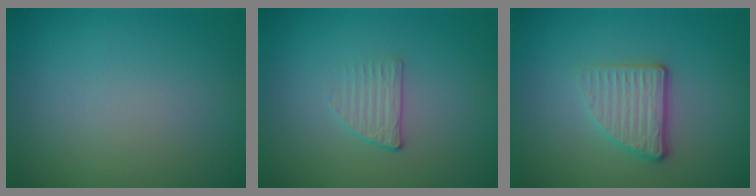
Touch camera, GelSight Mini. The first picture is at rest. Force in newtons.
{"total": 1.3, "press": 0.8, "slide": 1.0}
{"total": 3.4, "press": 2.7, "slide": 2.1}